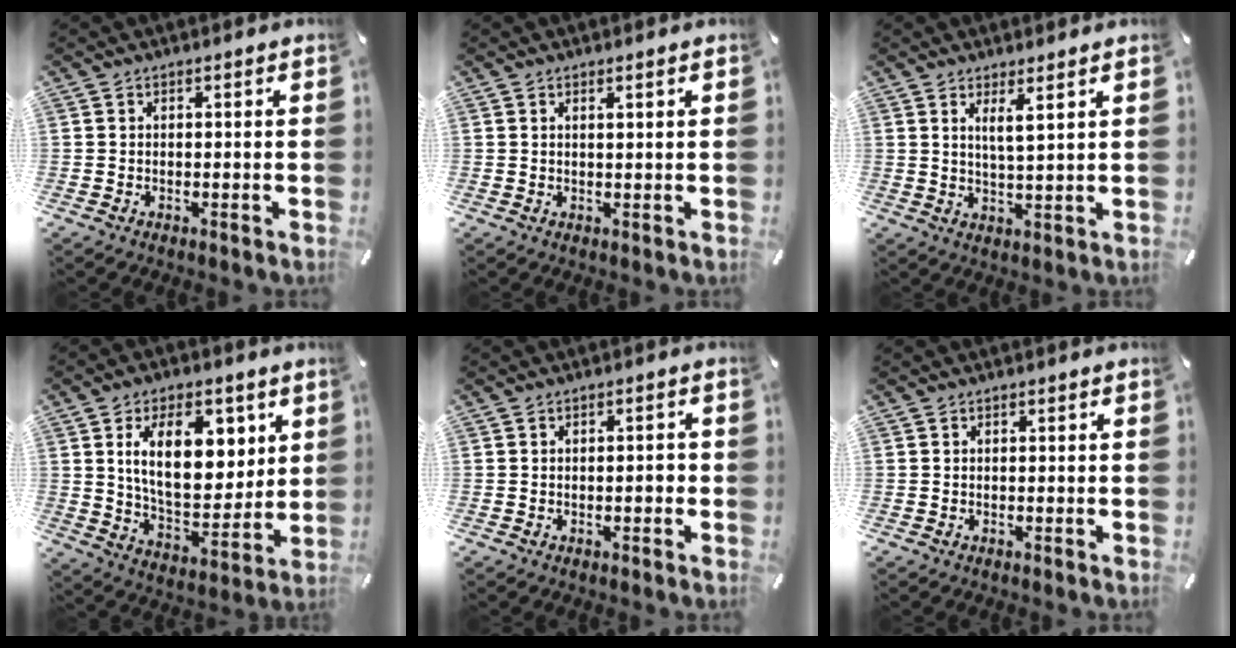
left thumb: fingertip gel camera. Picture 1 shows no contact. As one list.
[{"total": 1.1, "force": [0.5, 0.1, 1.0], "torque": [-0.018, 0.000, 0.008]}, {"total": 4.3, "force": [2.6, 0.0, 3.5], "torque": [-0.067, -0.010, 0.042]}, {"total": 16.4, "force": [6.3, 9.4, 11.9], "torque": [-0.188, -0.010, 0.110]}, {"total": 1.9, "force": [-0.4, 0.8, 1.7], "torque": [-0.031, 0.005, -0.009]}, {"total": 0.0}]